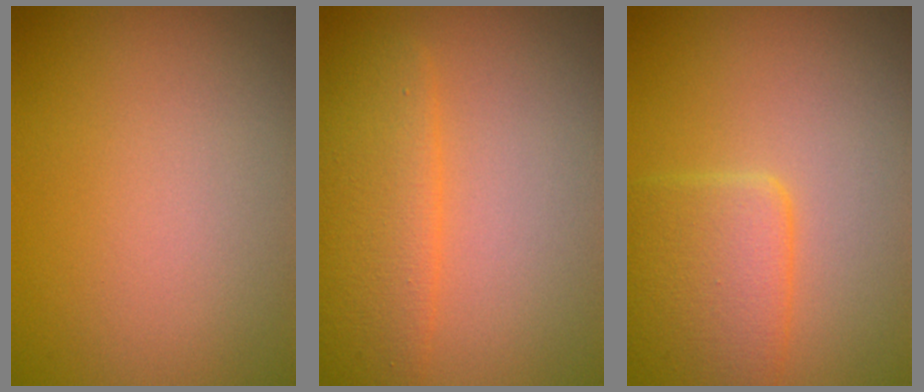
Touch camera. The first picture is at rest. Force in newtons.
{"total": 4.2, "press": 4.1, "slide": 0.2}
{"total": 4.0, "press": 4.0, "slide": 0.3}